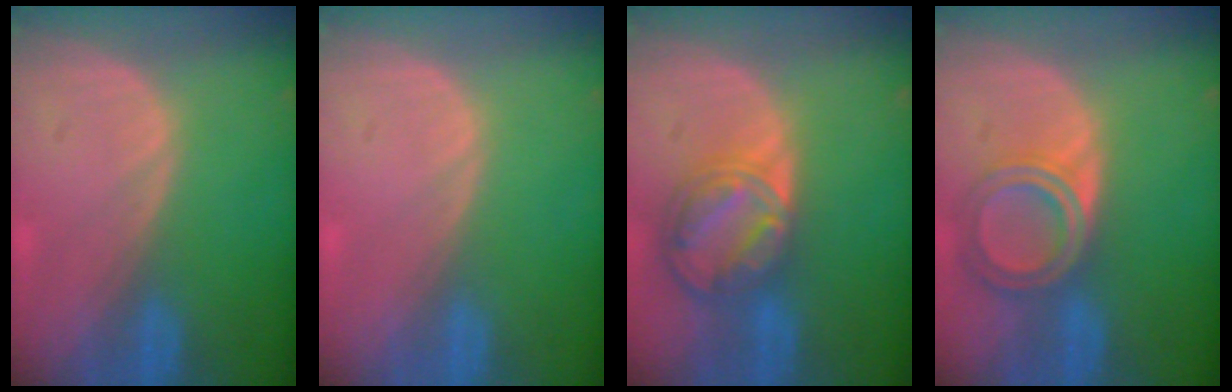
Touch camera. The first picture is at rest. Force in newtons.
{"total": 0.0}
{"total": 8.7, "press": 7.4, "slide": 4.6}
{"total": 6.4, "press": 5.7, "slide": 3.0}